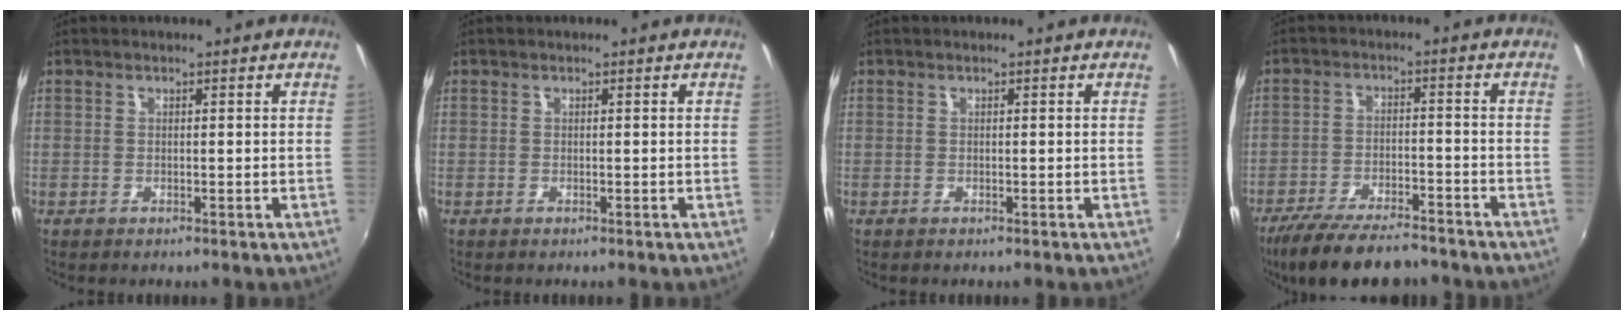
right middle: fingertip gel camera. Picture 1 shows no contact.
{"total": 0.0}
{"total": 0.0}
{"total": 14.2, "force": [-11.9, 3.8, 6.8], "torque": [-0.148, -0.023, -0.194]}